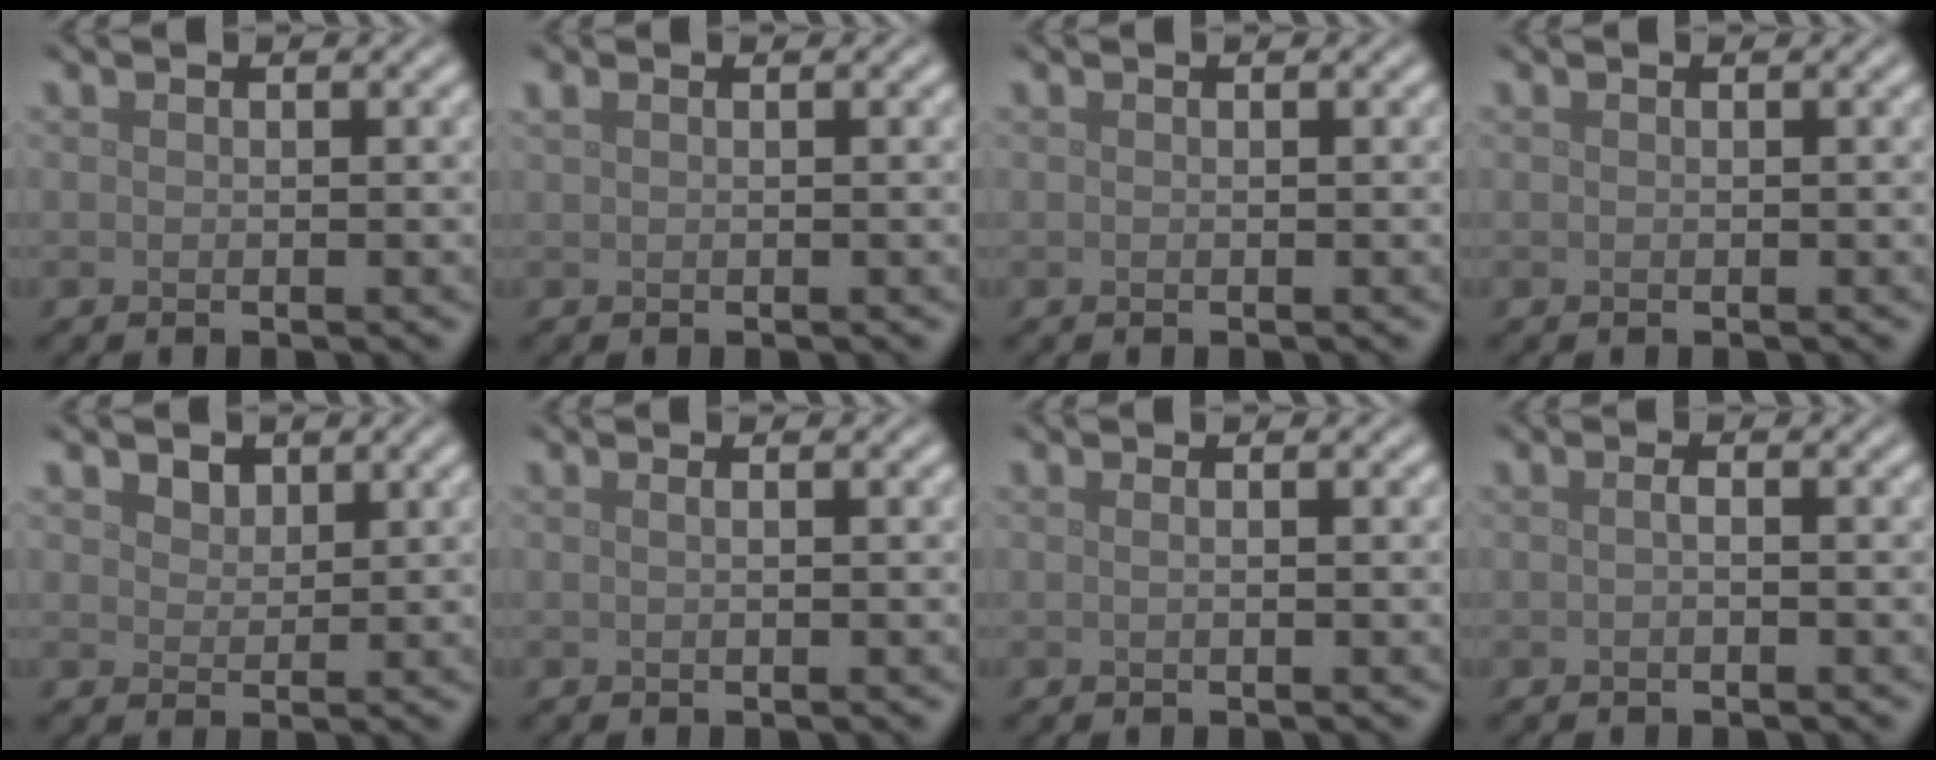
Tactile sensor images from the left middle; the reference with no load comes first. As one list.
[{"total": 0.7, "force": [0.5, 0.2, 0.4], "torque": [-0.009, 0.006, 0.010]}, {"total": 0.0}, {"total": 0.0}, {"total": 1.5, "force": [1.2, 0.9, 0.4], "torque": [-0.011, -0.006, 0.022]}, {"total": 0.7, "force": [0.2, 0.4, 0.6], "torque": [-0.006, 0.001, -0.005]}, {"total": 0.7, "force": [0.1, 0.3, 0.6], "torque": [-0.007, 0.000, -0.005]}, {"total": 0.6, "force": [-0.1, 0.2, 0.6], "torque": [-0.011, -0.001, -0.004]}]